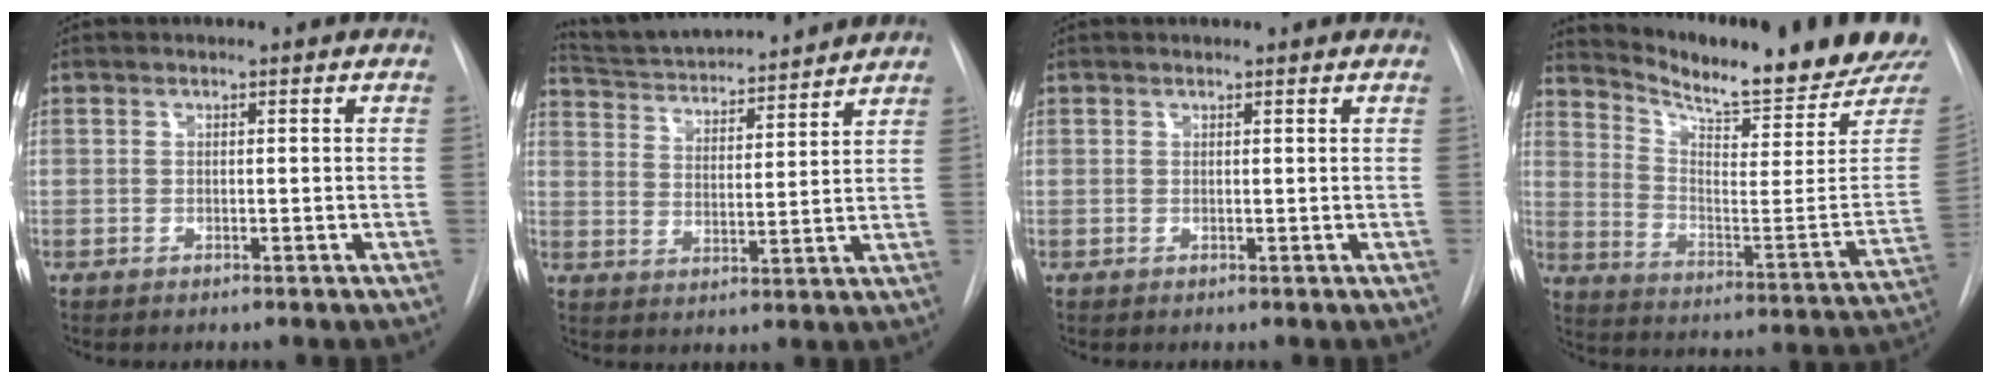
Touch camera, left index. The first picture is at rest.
{"total": 15.6, "force": [14.6, 1.7, 5.2], "torque": [-0.090, 0.013, 0.228]}
{"total": 1.1, "force": [1.0, 0.1, 0.2], "torque": [-0.009, 0.008, 0.007]}
{"total": 21.2, "force": [19.2, 0.8, 9.0], "torque": [-0.151, -0.096, 0.264]}